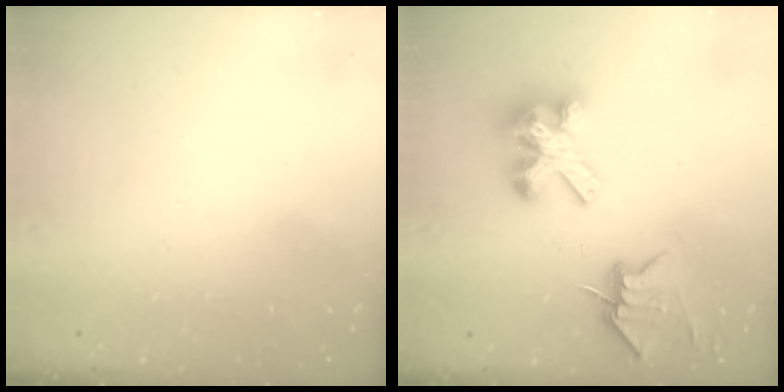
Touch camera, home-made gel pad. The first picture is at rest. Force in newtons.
{"total": 9.8, "press": 9.8, "slide": 1.0}